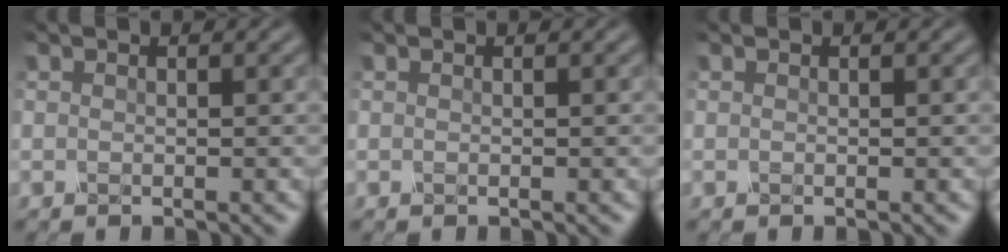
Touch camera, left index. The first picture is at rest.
{"total": 0.0}
{"total": 0.0}